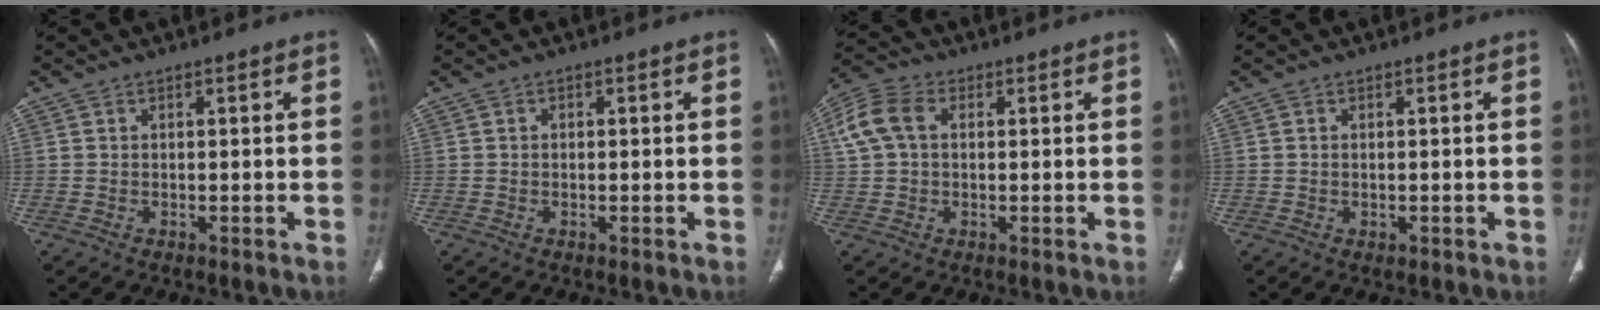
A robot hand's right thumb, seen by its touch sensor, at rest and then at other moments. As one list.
[{"total": 0.6, "force": [0.0, 0.5, 0.3], "torque": [-0.001, 0.002, -0.002]}, {"total": 7.6, "force": [1.6, 5.2, 5.2], "torque": [-0.119, 0.023, 0.028]}, {"total": 0.7, "force": [-0.1, 0.5, 0.4], "torque": [-0.011, -0.003, 0.002]}]